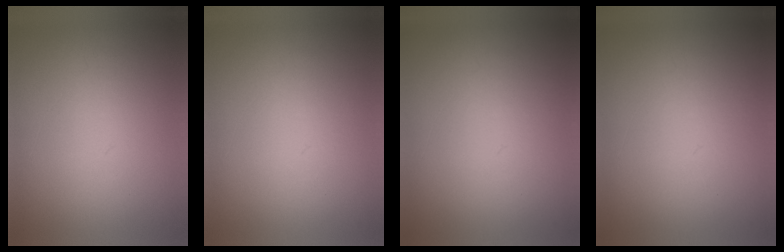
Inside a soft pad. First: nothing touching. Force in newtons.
{"total": 1.2}
{"total": 1.1}
{"total": 1.1}